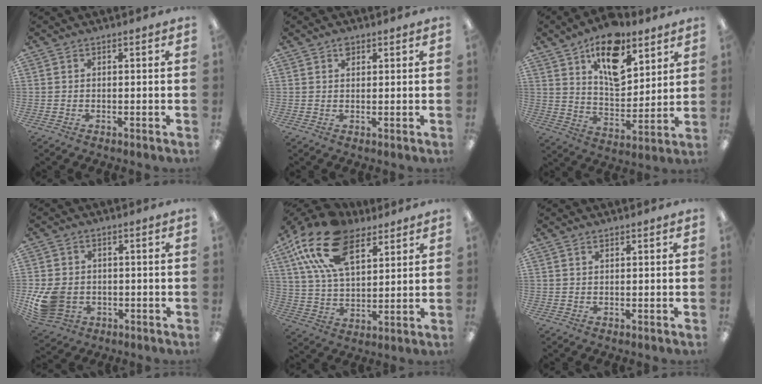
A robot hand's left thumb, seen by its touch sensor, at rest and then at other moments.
{"total": 1.7, "force": [1.1, 1.0, 0.8], "torque": [-0.010, -0.003, 0.019]}
{"total": 16.2, "force": [10.2, 8.1, 9.6], "torque": [-0.139, -0.047, 0.174]}
{"total": 10.3, "force": [-2.3, 8.2, 5.8], "torque": [-0.117, 0.007, -0.036]}
{"total": 19.0, "force": [10.8, 10.0, 12.0], "torque": [-0.248, -0.030, 0.195]}
{"total": 0.6, "force": [0.4, 0.2, 0.4], "torque": [-0.008, 0.001, 0.008]}